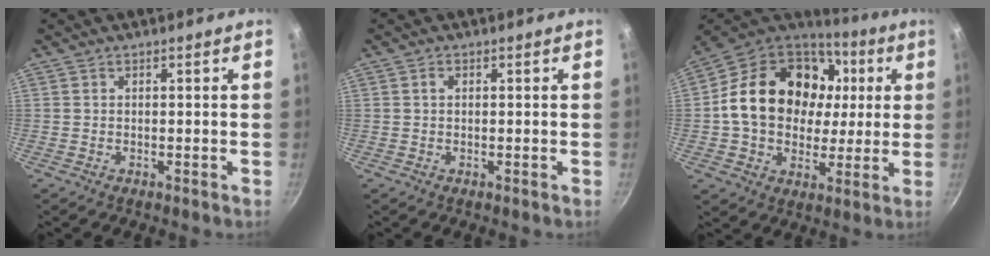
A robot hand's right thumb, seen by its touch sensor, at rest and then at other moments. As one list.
[{"total": 1.1, "force": [0.3, 0.8, 0.7], "torque": [-0.011, 0.006, 0.004]}, {"total": 24.7, "force": [3.7, 18.9, 15.5], "torque": [-0.253, 0.026, 0.062]}]